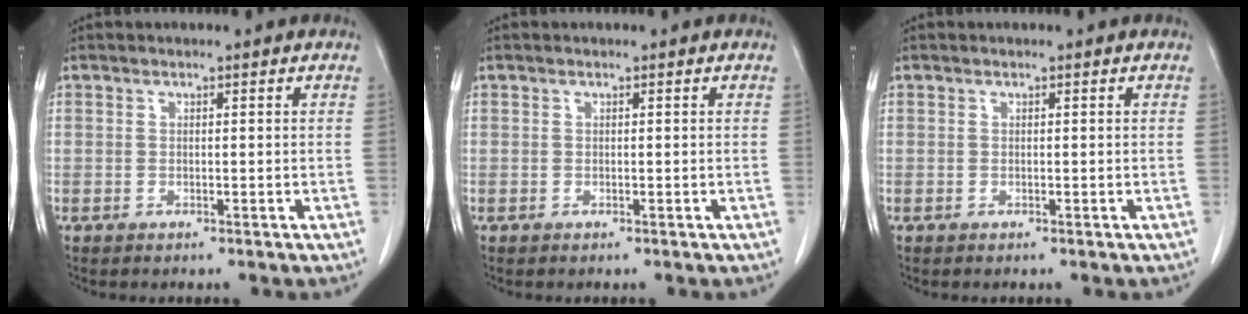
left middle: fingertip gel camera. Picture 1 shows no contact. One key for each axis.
{"total": 0.0}
{"total": 0.0}